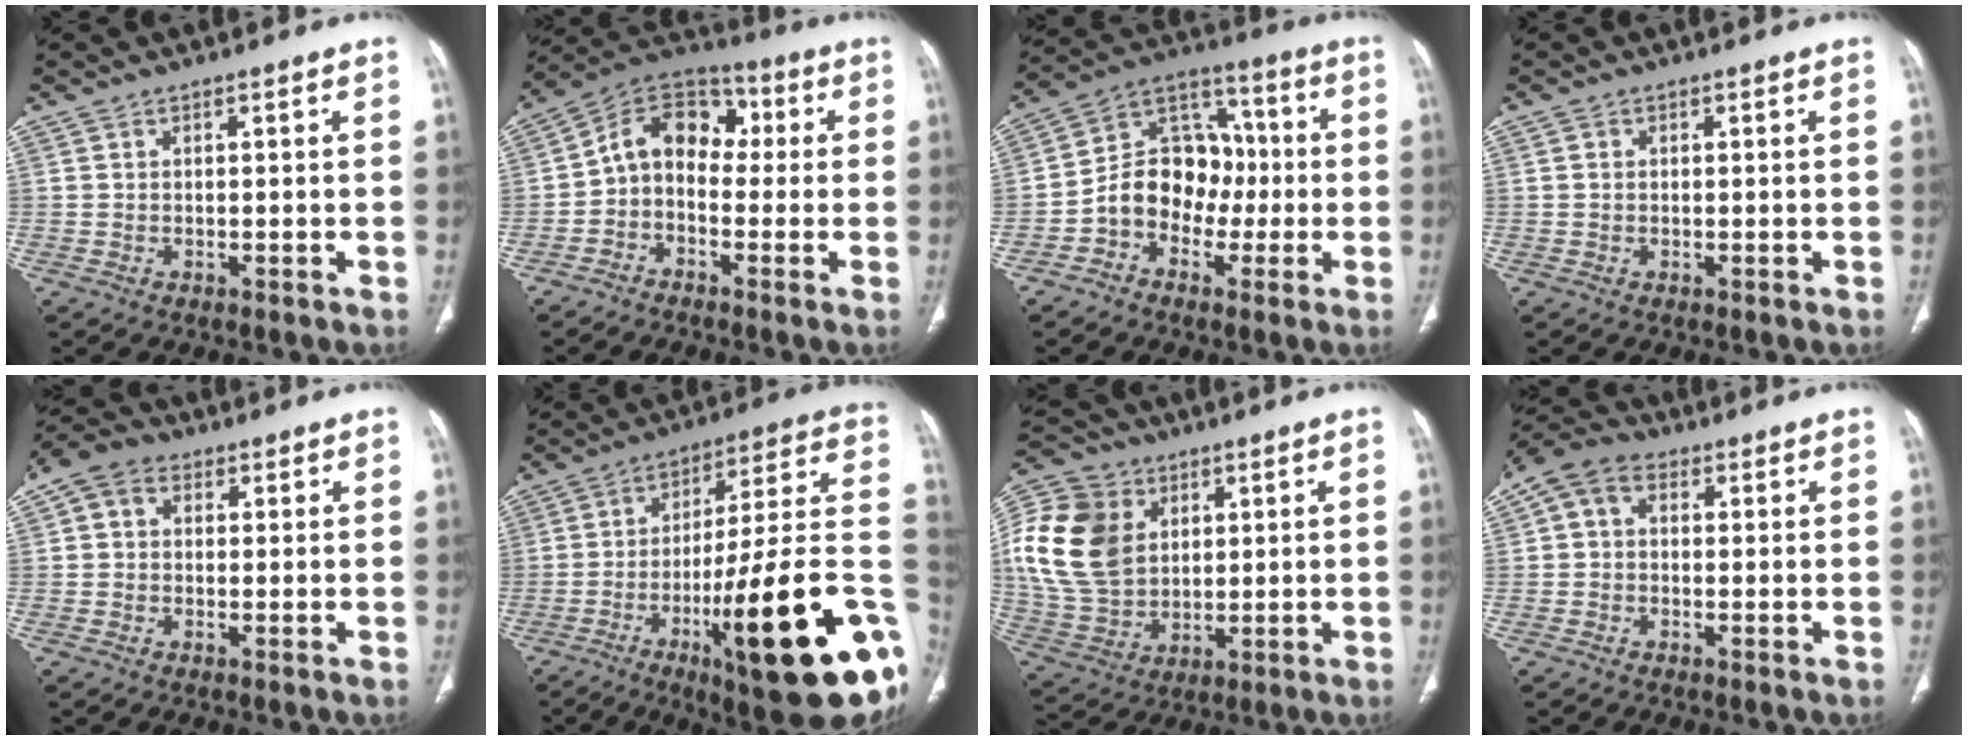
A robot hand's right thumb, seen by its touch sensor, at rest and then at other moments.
{"total": 10.9, "force": [-0.7, 7.9, 7.4], "torque": [-0.093, 0.048, -0.033]}
{"total": 12.9, "force": [-2.7, 10.2, 7.3], "torque": [-0.085, 0.047, -0.058]}
{"total": 0.8, "force": [0.2, 0.7, 0.4], "torque": [-0.006, 0.004, 0.004]}
{"total": 5.7, "force": [1.4, 4.7, 3.0], "torque": [-0.047, 0.016, 0.019]}
{"total": 31.5, "force": [-9.6, 6.5, 29.3], "torque": [-0.356, 0.027, -0.141]}
{"total": 20.6, "force": [5.2, 15.5, 12.5], "torque": [-0.255, -0.002, 0.106]}
{"total": 6.6, "force": [1.3, 5.1, 4.0], "torque": [-0.072, 0.024, 0.012]}